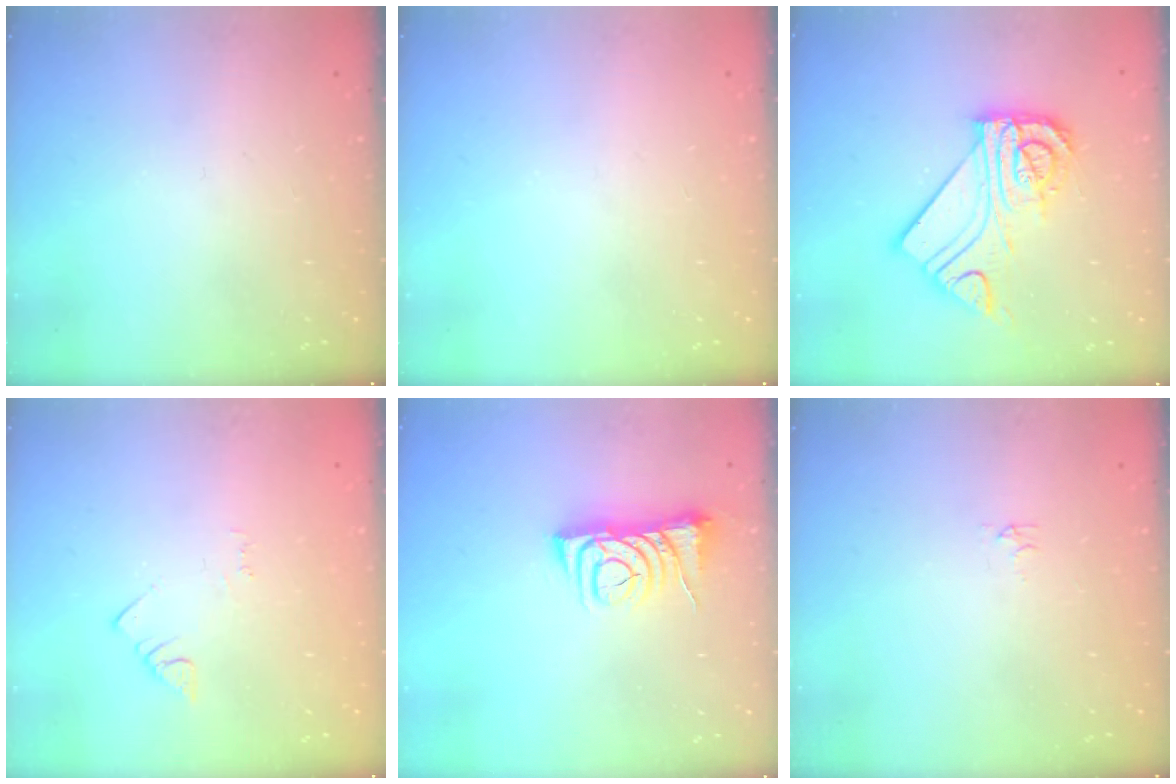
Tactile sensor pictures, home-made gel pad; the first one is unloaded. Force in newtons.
{"total": 0.0}
{"total": 13.6, "press": 13.6, "slide": 0.7}
{"total": 1.5, "press": 1.5, "slide": 0.3}
{"total": 7.3, "press": 7.2, "slide": 0.9}
{"total": 2.9, "press": 2.9, "slide": 0.5}